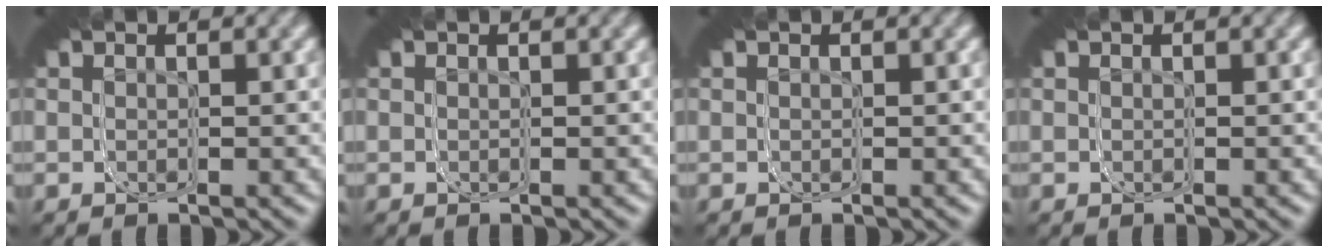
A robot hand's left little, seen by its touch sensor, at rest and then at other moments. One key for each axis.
{"total": 0.0}
{"total": 0.0}
{"total": 0.0}